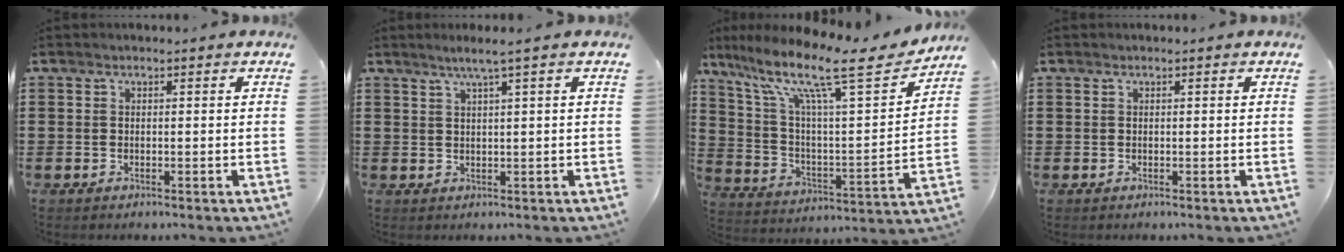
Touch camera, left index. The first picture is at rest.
{"total": 2.5, "force": [1.4, -0.4, 2.0], "torque": [-0.041, -0.003, 0.023]}
{"total": 15.5, "force": [10.9, 2.6, 10.7], "torque": [-0.227, -0.056, 0.174]}
{"total": 0.0}